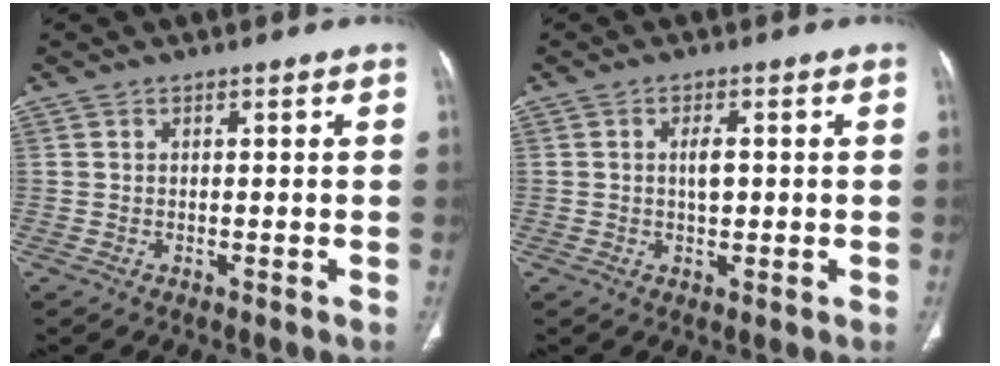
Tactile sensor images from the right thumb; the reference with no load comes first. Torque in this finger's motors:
{"motor_torque": [2.11, 2.89, 1.23, -0.45, 0.58]}